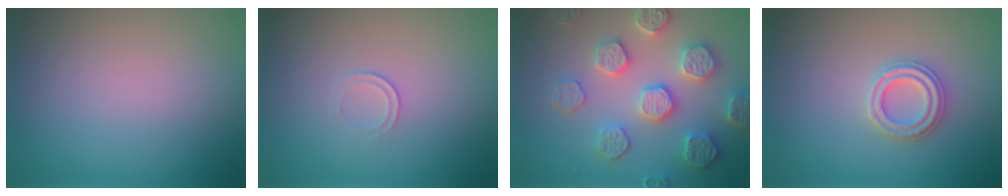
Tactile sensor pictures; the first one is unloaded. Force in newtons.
{"total": 0.7, "press": 0.3, "slide": 0.6}
{"total": 5.6, "press": 5.1, "slide": 2.2}
{"total": 2.4, "press": 2.4, "slide": 0.2}